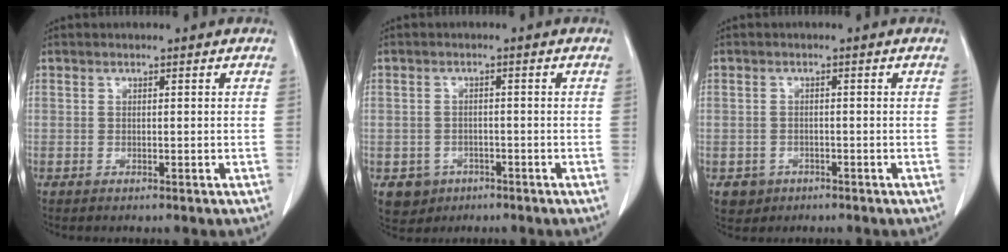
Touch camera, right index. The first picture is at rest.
{"total": 4.0, "force": [-1.8, 3.5, 0.4], "torque": [-0.001, 0.010, -0.022]}
{"total": 2.8, "force": [-1.2, 2.6, 0.3], "torque": [0.003, 0.009, -0.015]}